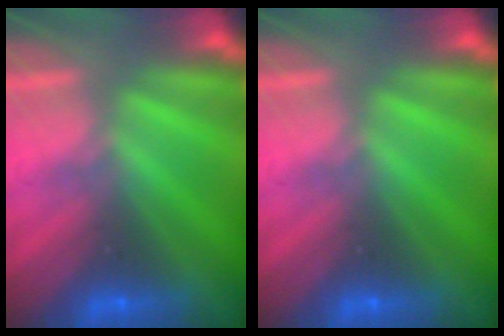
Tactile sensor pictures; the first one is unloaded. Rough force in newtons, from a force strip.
{"total": 0.0}